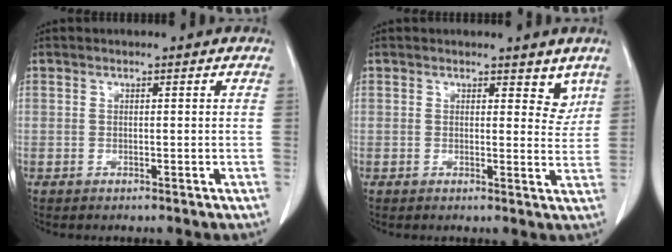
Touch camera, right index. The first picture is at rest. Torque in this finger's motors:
{"motor_torque": [-0.19, 0.23, 0.00, -0.01]}